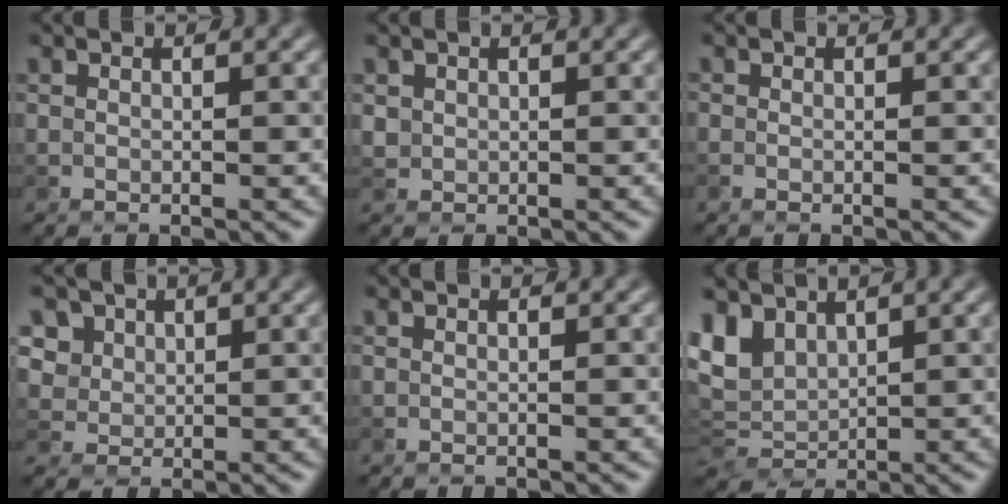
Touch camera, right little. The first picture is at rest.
{"total": 0.8, "force": [0.3, 0.7, 0.1], "torque": [-0.001, -0.004, 0.011]}
{"total": 0.0}
{"total": 6.4, "force": [3.5, 4.8, 2.5], "torque": [-0.061, 0.004, 0.058]}
{"total": 0.0}
{"total": 4.6, "force": [2.4, 3.0, 2.6], "torque": [-0.064, 0.001, 0.045]}